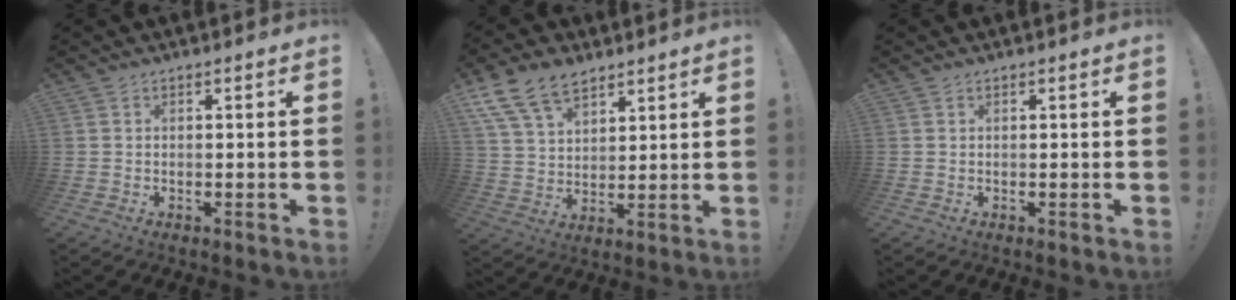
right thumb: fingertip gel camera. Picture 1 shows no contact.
{"total": 12.7, "force": [8.5, 7.3, 6.0], "torque": [-0.113, -0.039, 0.164]}
{"total": 0.0}